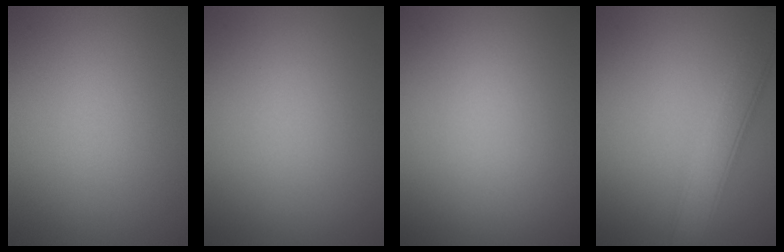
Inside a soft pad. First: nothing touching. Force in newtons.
{"total": 0.0}
{"total": 0.0}
{"total": 5.2, "press": 5.2, "slide": 0.2}